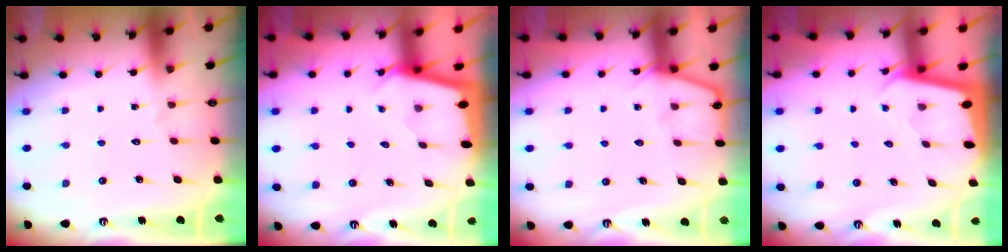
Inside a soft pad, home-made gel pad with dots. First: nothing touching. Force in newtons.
{"total": 2.3, "press": 2.3, "slide": 0.1}
{"total": 4.1, "press": 4.1, "slide": 0.4}
{"total": 2.0, "press": 2.0, "slide": 0.0}